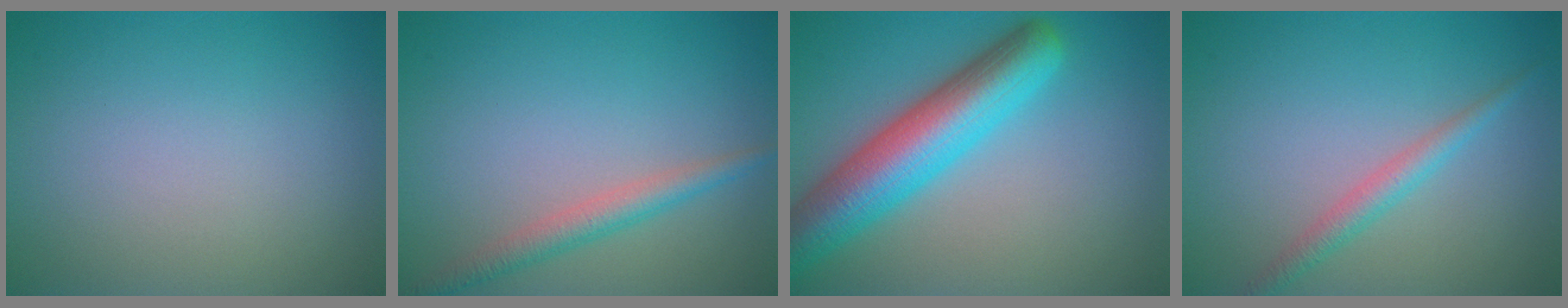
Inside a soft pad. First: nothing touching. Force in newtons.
{"total": 2.5, "press": 2.5, "slide": 0.1}
{"total": 8.4, "press": 8.4, "slide": 0.3}
{"total": 2.0, "press": 2.0, "slide": 0.1}